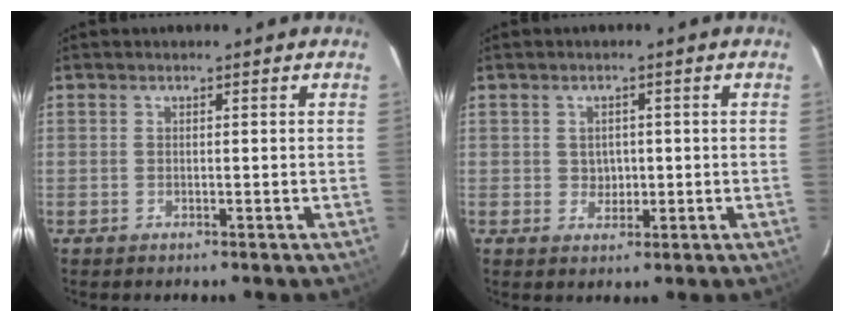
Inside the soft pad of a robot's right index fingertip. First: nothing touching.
{"total": 2.5, "force": [0.2, 2.4, 0.9], "torque": [-0.014, 0.006, 0.007]}